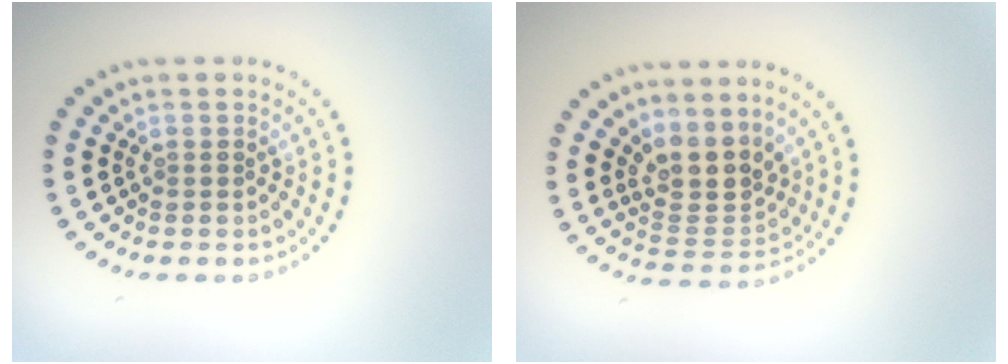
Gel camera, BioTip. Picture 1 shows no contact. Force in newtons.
{"total": 3.7, "press": 3.1, "slide": 2.1}